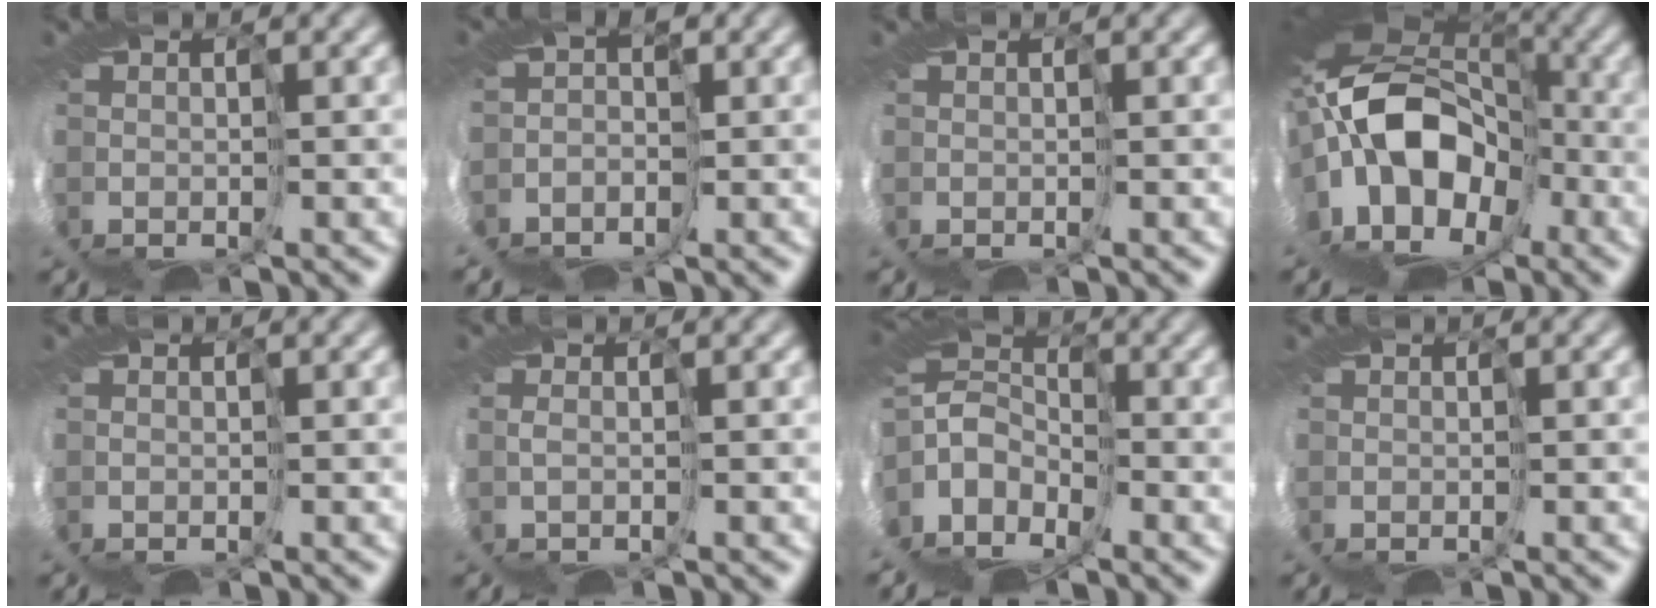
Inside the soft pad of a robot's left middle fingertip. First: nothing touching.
{"total": 2.0, "force": [-1.8, 0.8, -0.2], "torque": [0.021, -0.016, -0.015]}
{"total": 0.0}
{"total": 11.5, "force": [0.7, 7.6, 8.7], "torque": [-0.136, 0.007, 0.006]}
{"total": 0.0}
{"total": 0.8, "force": [0.4, -0.5, 0.5], "torque": [-0.025, 0.000, 0.007]}
{"total": 2.8, "force": [0.9, 1.8, 1.9], "torque": [-0.041, 0.018, -0.004]}
{"total": 0.0}